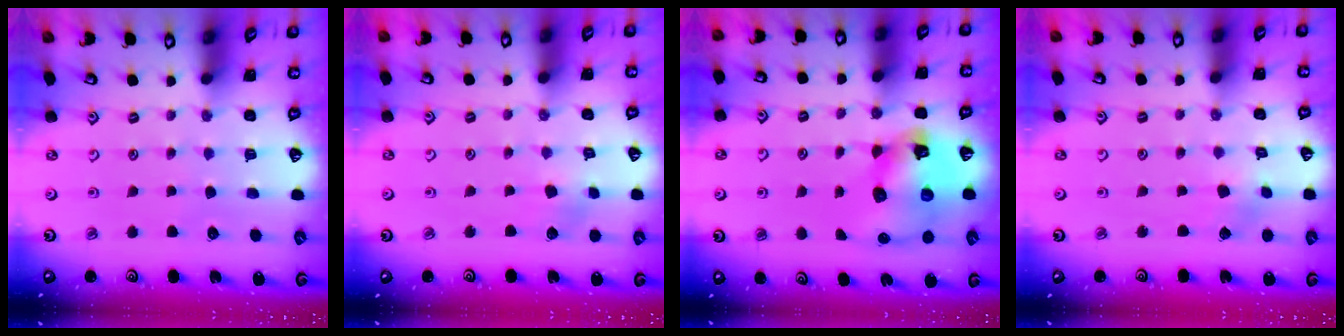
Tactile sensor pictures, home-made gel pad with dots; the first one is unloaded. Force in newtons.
{"total": 3.3, "press": 3.2, "slide": 0.5}
{"total": 12.8, "press": 12.7, "slide": 1.8}
{"total": 2.5, "press": 2.4, "slide": 0.2}